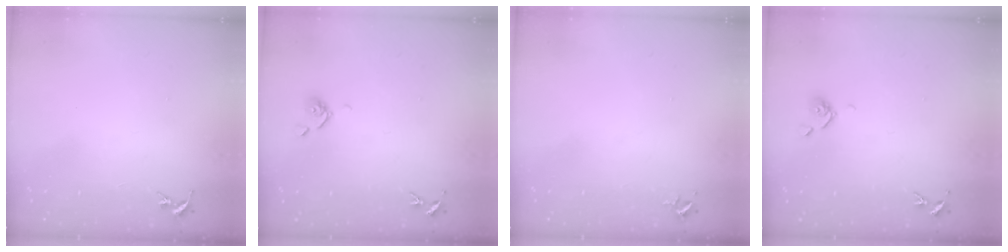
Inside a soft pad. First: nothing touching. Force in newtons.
{"total": 5.8, "press": 5.7, "slide": 1.1}
{"total": 2.2, "press": 2.2, "slide": 0.3}
{"total": 5.8, "press": 5.7, "slide": 1.1}